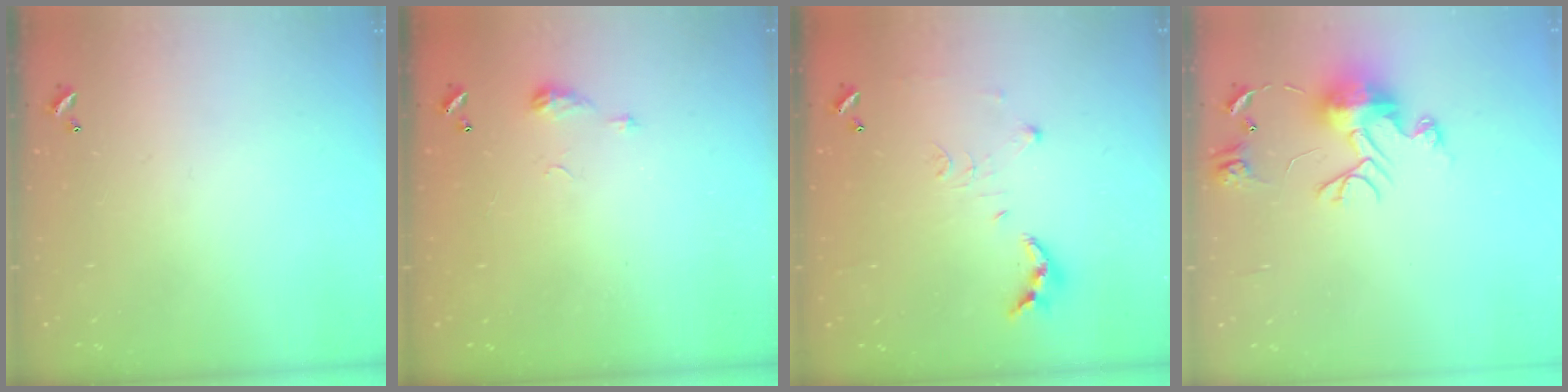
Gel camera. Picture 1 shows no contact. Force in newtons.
{"total": 5.4, "press": 5.3, "slide": 0.8}
{"total": 8.7, "press": 8.7, "slide": 0.8}
{"total": 10.5, "press": 10.5, "slide": 1.0}